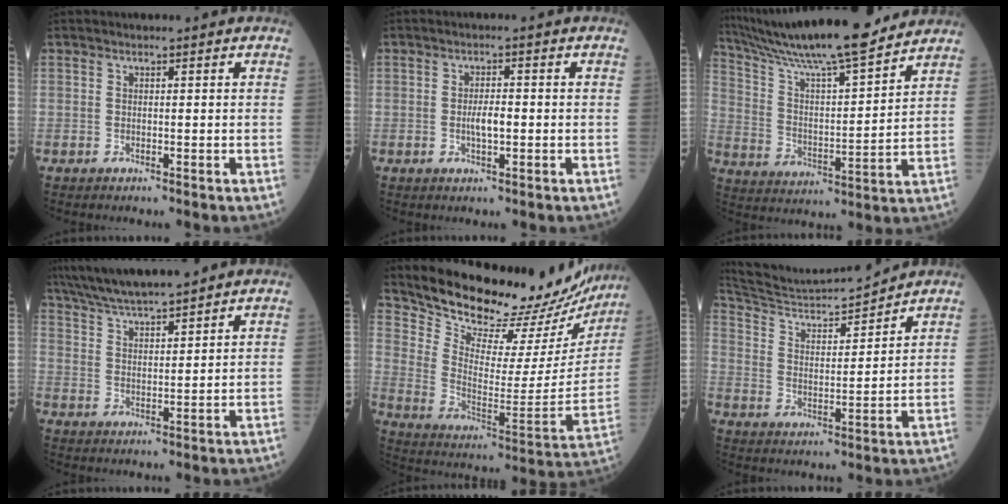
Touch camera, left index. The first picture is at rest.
{"total": 2.6, "force": [-0.6, 0.6, 2.5], "torque": [-0.047, -0.002, -0.011]}
{"total": 20.0, "force": [17.5, 1.0, 9.8], "torque": [-0.176, 0.010, 0.287]}
{"total": 11.8, "force": [10.5, 0.8, 5.3], "torque": [-0.095, 0.021, 0.181]}
{"total": 25.4, "force": [23.7, 6.5, 6.6], "torque": [-0.107, -0.090, 0.313]}
{"total": 12.7, "force": [12.4, -0.3, 2.8], "torque": [-0.061, 0.004, 0.221]}